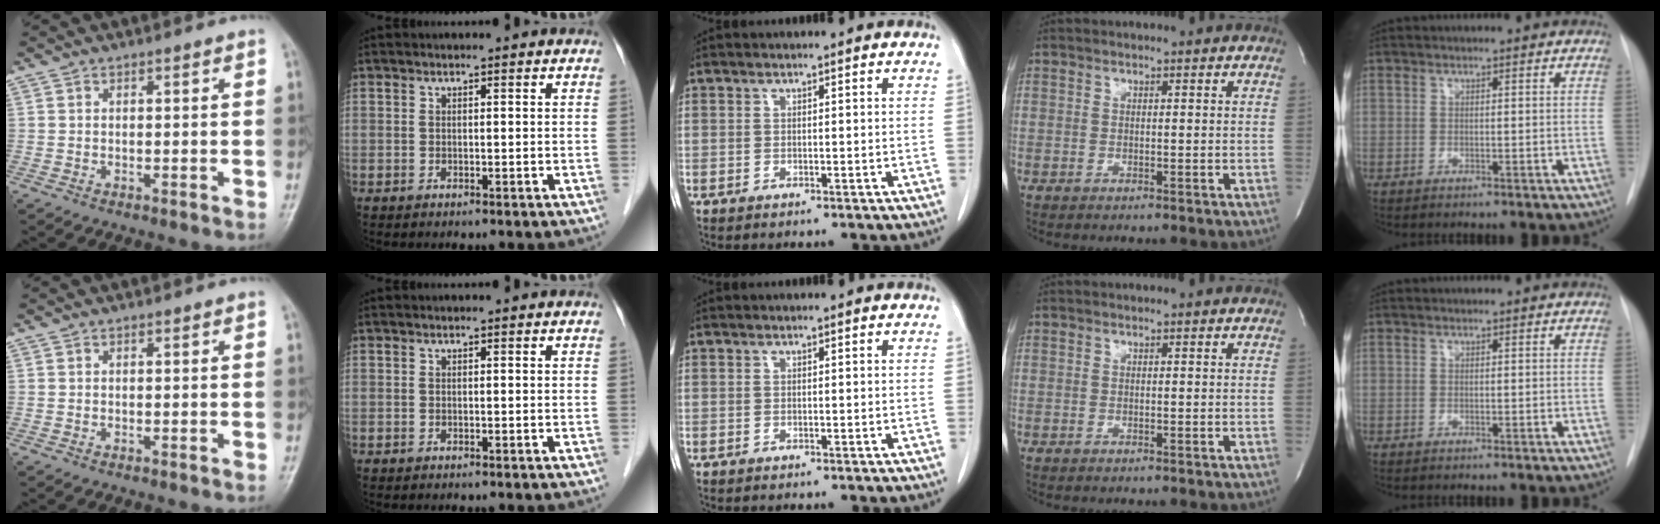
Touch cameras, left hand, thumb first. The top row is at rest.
{}